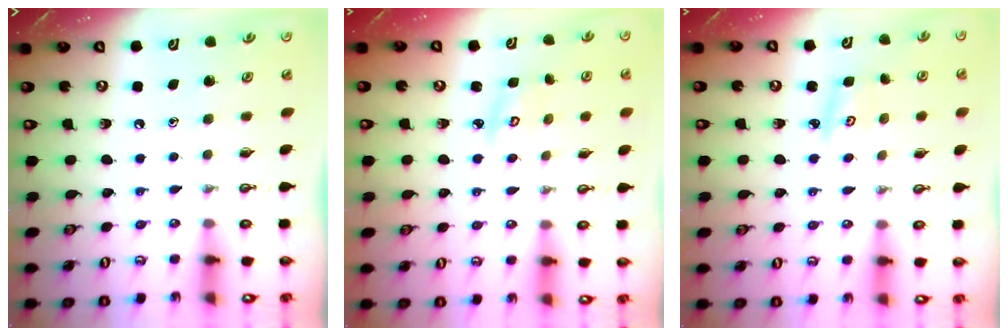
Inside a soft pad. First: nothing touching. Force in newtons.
{"total": 3.1, "press": 3.1, "slide": 0.2}
{"total": 2.8, "press": 2.8, "slide": 0.3}